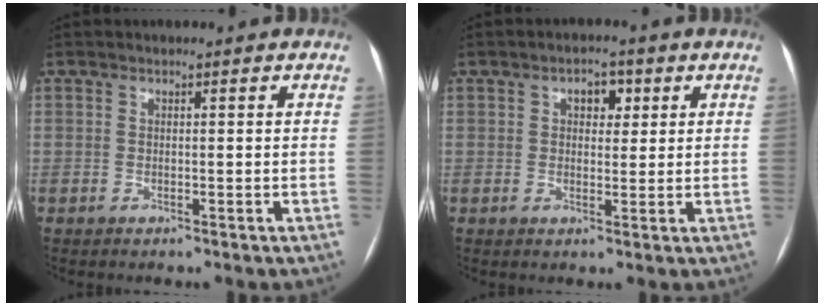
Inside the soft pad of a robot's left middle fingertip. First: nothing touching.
{"total": 3.4, "force": [1.3, 2.0, 2.3], "torque": [-0.033, 0.012, 0.019]}